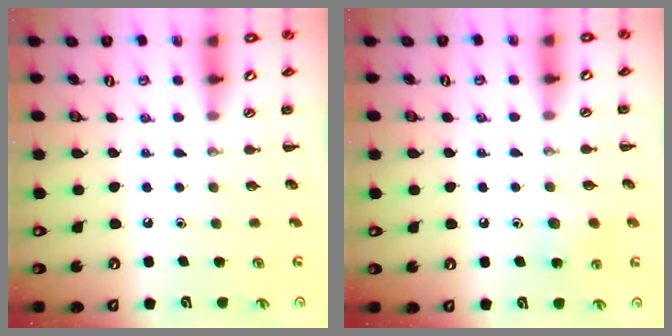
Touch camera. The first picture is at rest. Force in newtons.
{"total": 6.5, "press": 6.3, "slide": 1.7}